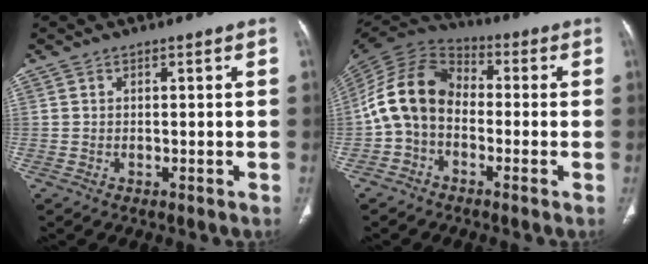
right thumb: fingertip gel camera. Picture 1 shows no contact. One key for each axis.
{"total": 12.3, "fx": -1.8, "fy": 8.9, "fz": 8.3, "tx": -0.151, "ty": 0.041, "tz": -0.050}